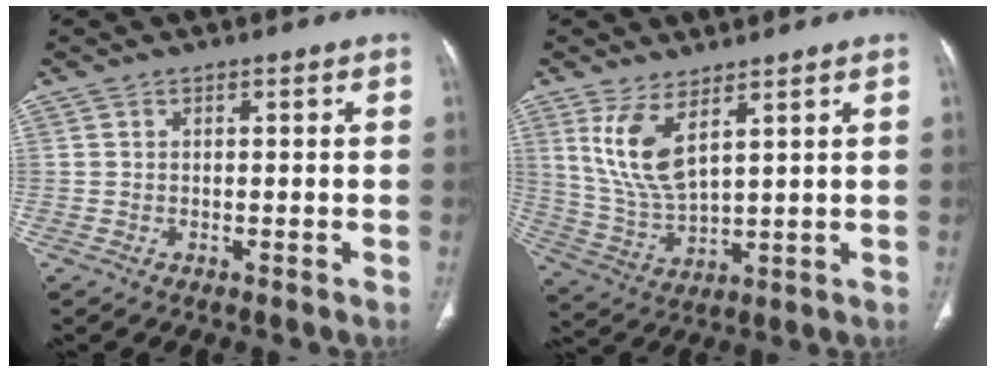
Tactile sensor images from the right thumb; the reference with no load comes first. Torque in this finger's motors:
{"motor_torque": [0.07, 0.53, 1.11, 0.30, 0.09]}